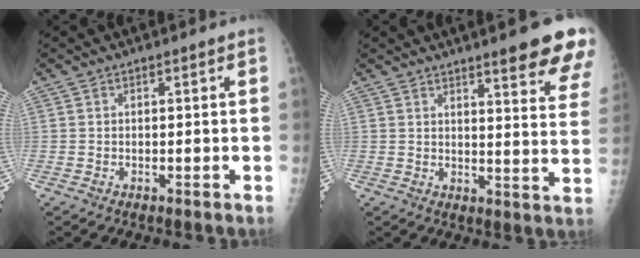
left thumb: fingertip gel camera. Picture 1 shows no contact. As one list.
[{"total": 13.9, "force": [10.2, 2.0, 9.2], "torque": [-0.083, -0.054, 0.114]}]